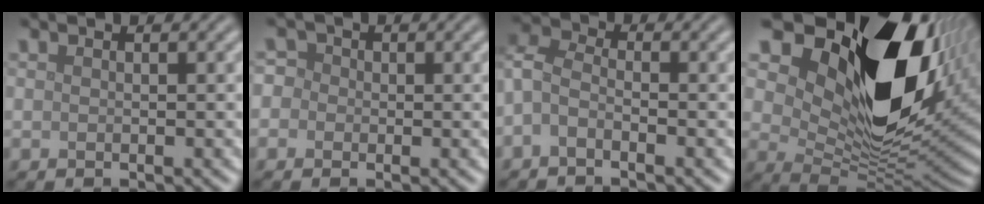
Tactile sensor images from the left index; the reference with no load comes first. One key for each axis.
{"total": 2.9, "fx": 0.5, "fy": 2.7, "fz": 1.0, "tx": 0.009, "ty": 0.023, "tz": -0.030}
{"total": 2.9, "fx": -1.2, "fy": 1.6, "fz": 2.0, "tx": -0.045, "ty": 0.005, "tz": -0.038}
{"total": 17.3, "fx": 6.8, "fy": 9.9, "fz": 12.4, "tx": -0.207, "ty": -0.006, "tz": 0.133}